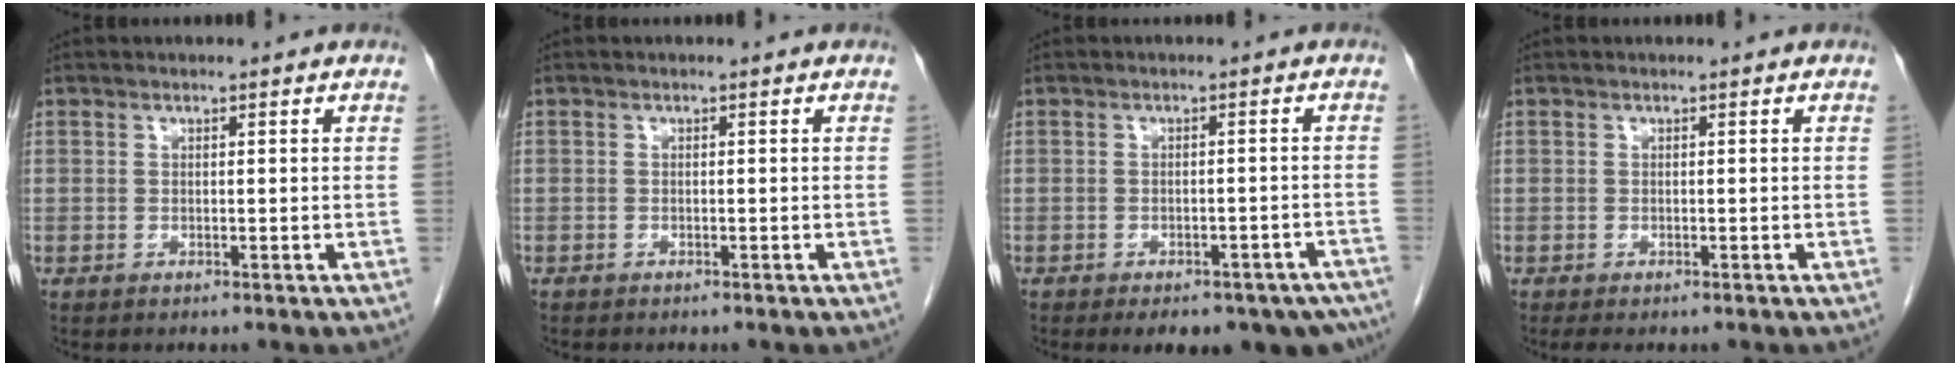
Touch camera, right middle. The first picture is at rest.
{"total": 0.6, "force": [-0.6, 0.2, 0.2], "torque": [-0.007, 0.000, -0.009]}
{"total": 14.7, "force": [-11.2, 6.7, 6.7], "torque": [-0.080, 0.008, -0.124]}
{"total": 2.0, "force": [-1.5, 0.7, 1.0], "torque": [-0.017, -0.006, -0.017]}